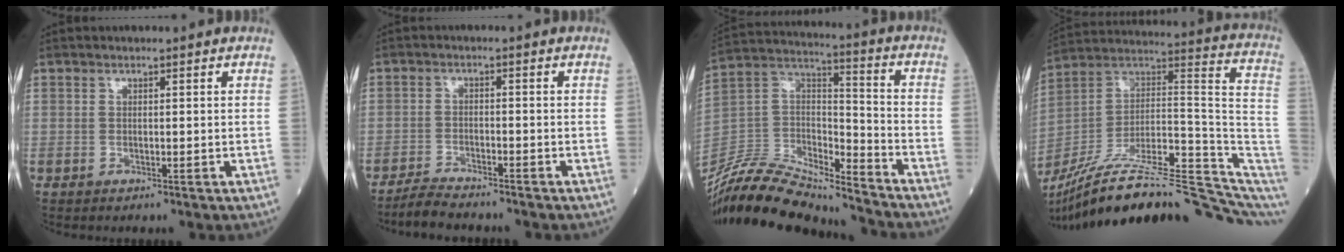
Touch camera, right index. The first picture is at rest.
{"total": 4.4, "force": [-4.2, 0.2, 1.3], "torque": [-0.024, -0.014, -0.076]}
{"total": 20.4, "force": [-19.2, 2.6, 6.4], "torque": [-0.135, 0.024, -0.348]}
{"total": 27.9, "force": [-21.7, 4.6, 17.0], "torque": [-0.209, 0.029, -0.337]}